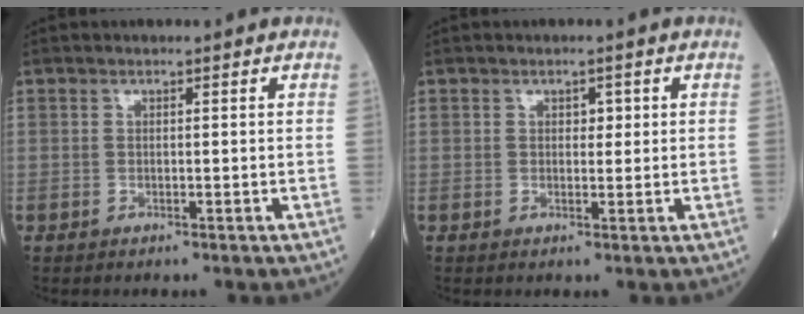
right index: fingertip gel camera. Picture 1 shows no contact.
{"total": 1.5, "force": [0.4, 1.0, 1.0], "torque": [-0.011, 0.003, 0.006]}